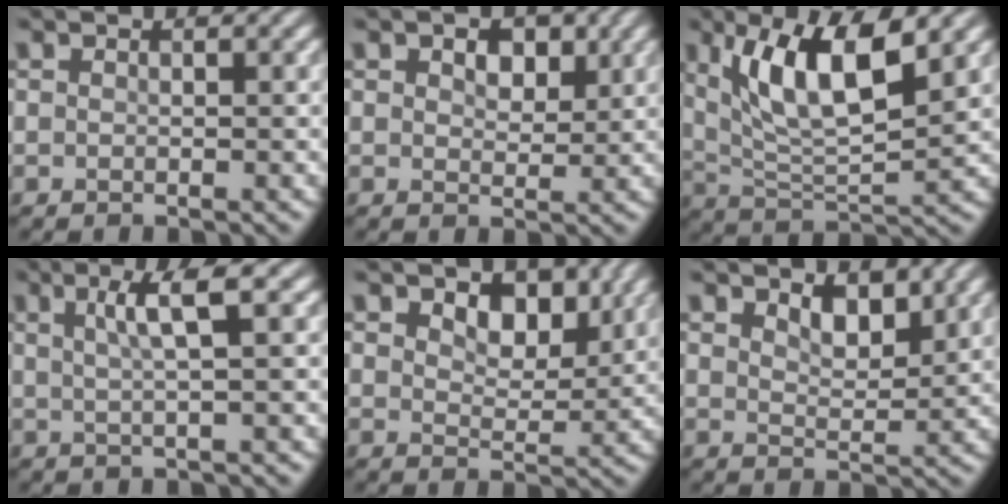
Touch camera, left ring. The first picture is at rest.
{"total": 3.0, "force": [1.4, 1.9, 1.9], "torque": [-0.030, 0.000, 0.019]}
{"total": 8.3, "force": [3.4, 2.6, 7.2], "torque": [-0.133, -0.006, 0.063]}
{"total": 3.6, "force": [1.2, 0.6, 3.4], "torque": [-0.050, 0.007, 0.019]}
{"total": 4.2, "force": [2.2, 2.5, 2.6], "torque": [-0.046, -0.009, 0.029]}
{"total": 2.6, "force": [1.8, 1.0, 1.5], "torque": [-0.033, -0.008, 0.031]}